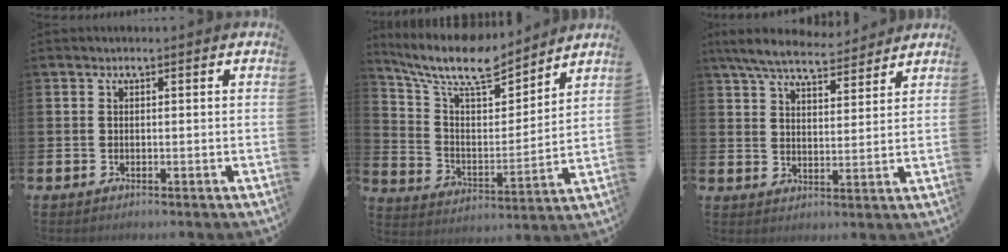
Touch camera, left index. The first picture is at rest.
{"total": 10.4, "force": [9.2, 2.6, 4.3], "torque": [-0.119, -0.059, 0.160]}
{"total": 7.3, "force": [6.8, 1.4, 2.3], "torque": [-0.064, -0.030, 0.122]}